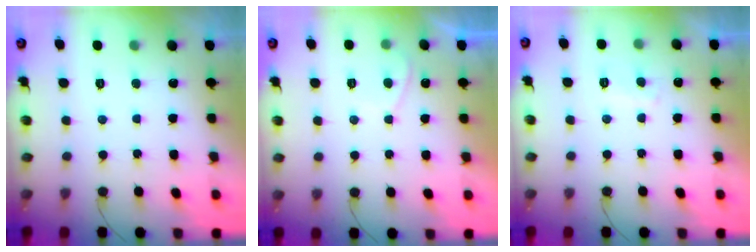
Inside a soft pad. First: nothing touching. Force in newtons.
{"total": 2.4, "press": 2.3, "slide": 0.7}
{"total": 3.0, "press": 2.9, "slide": 0.8}